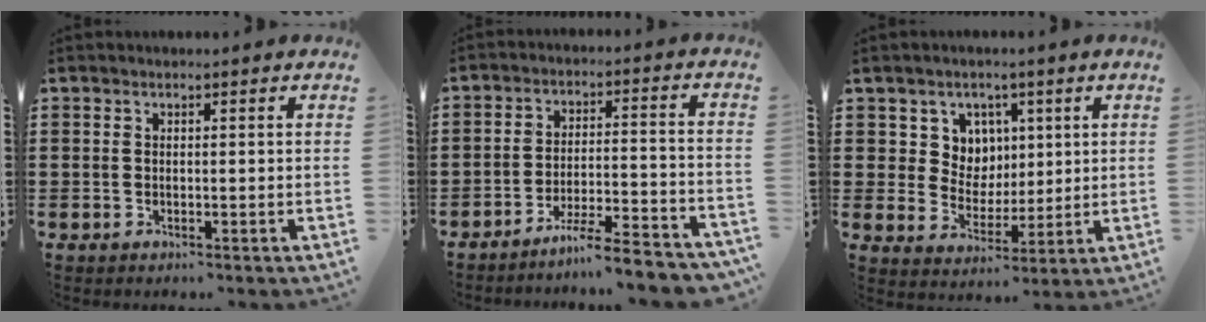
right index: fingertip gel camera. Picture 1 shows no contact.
{"total": 6.7, "force": [-6.1, -0.3, 2.8], "torque": [-0.050, -0.006, -0.116]}
{"total": 6.5, "force": [2.8, 5.8, 1.1], "torque": [-0.049, 0.006, 0.051]}